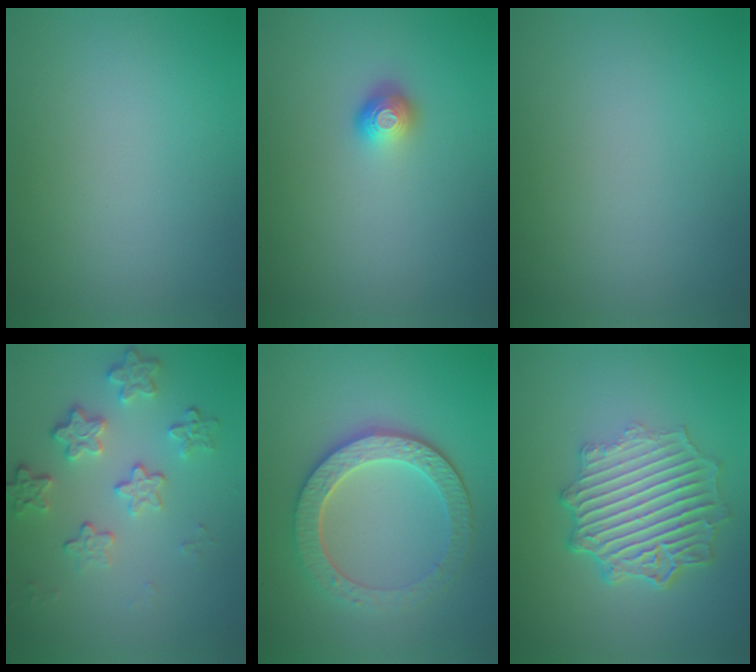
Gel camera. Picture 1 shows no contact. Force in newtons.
{"total": 1.7, "press": 1.3, "slide": 1.2}
{"total": 0.0}
{"total": 4.2, "press": 3.1, "slide": 2.8}
{"total": 4.9, "press": 4.3, "slide": 2.4}
{"total": 7.4, "press": 5.3, "slide": 5.2}